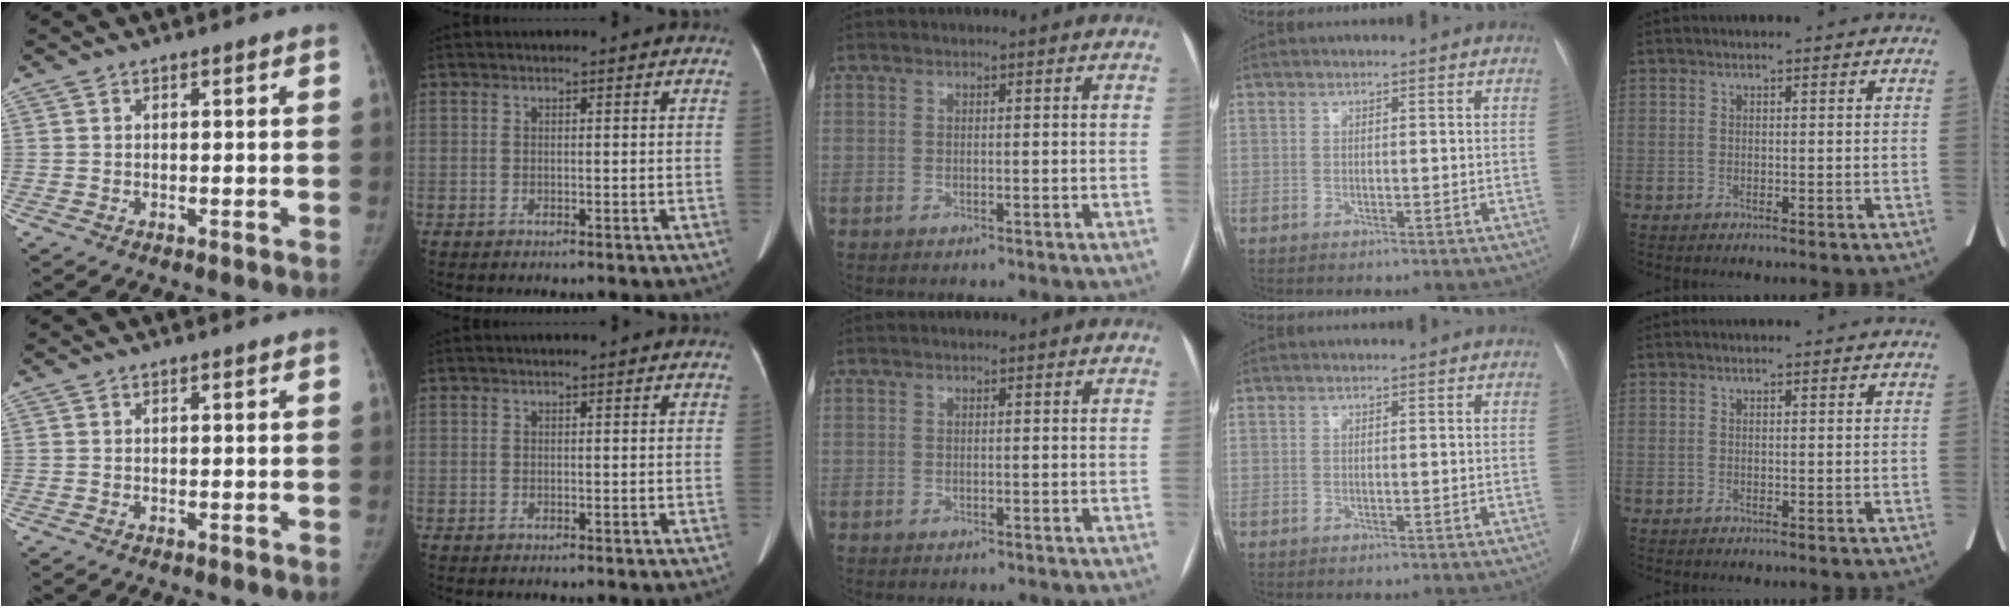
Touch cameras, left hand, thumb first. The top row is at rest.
{}